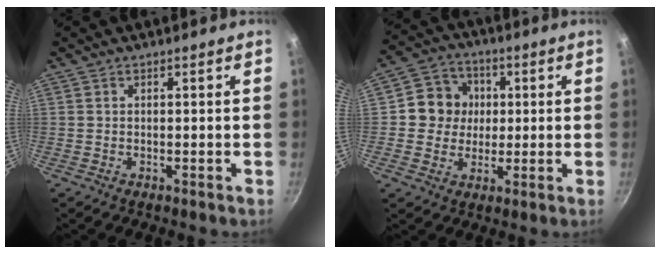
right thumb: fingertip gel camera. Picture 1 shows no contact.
{"total": 9.6, "force": [0.7, 9.0, 3.4], "torque": [-0.013, 0.011, 0.004]}